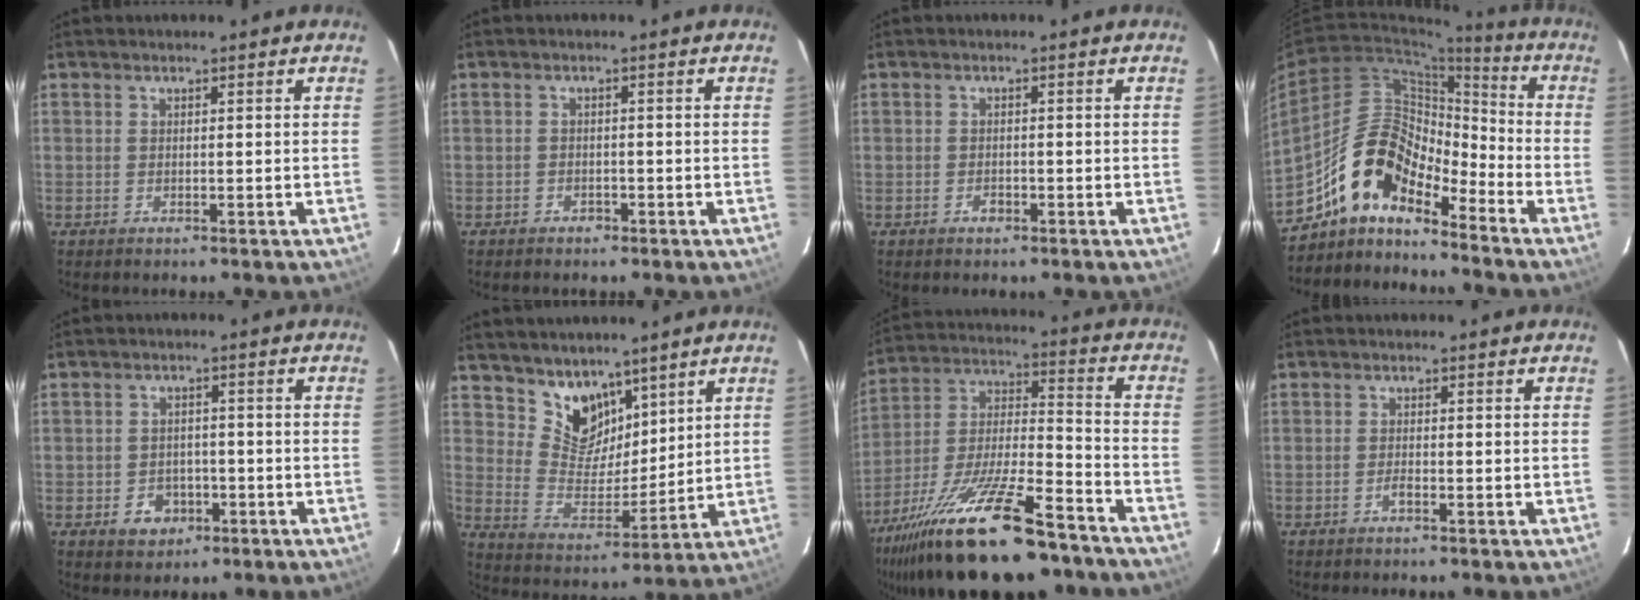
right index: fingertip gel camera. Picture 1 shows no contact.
{"total": 1.8, "force": [-1.3, 1.2, 0.2], "torque": [-0.007, 0.004, -0.020]}
{"total": 1.4, "force": [-0.9, 1.0, 0.6], "torque": [-0.010, 0.000, -0.013]}
{"total": 13.2, "force": [-10.5, 4.8, 6.4], "torque": [-0.113, 0.020, -0.206]}
{"total": 5.0, "force": [-2.2, 4.2, 1.5], "torque": [-0.043, 0.011, -0.020]}
{"total": 9.9, "force": [7.1, 6.0, 3.3], "torque": [-0.056, -0.003, 0.143]}
{"total": 27.2, "force": [-19.3, 7.2, 17.8], "torque": [-0.327, -0.029, -0.310]}
{"total": 1.1, "force": [-0.7, 0.3, 0.8], "torque": [-0.017, 0.000, -0.015]}